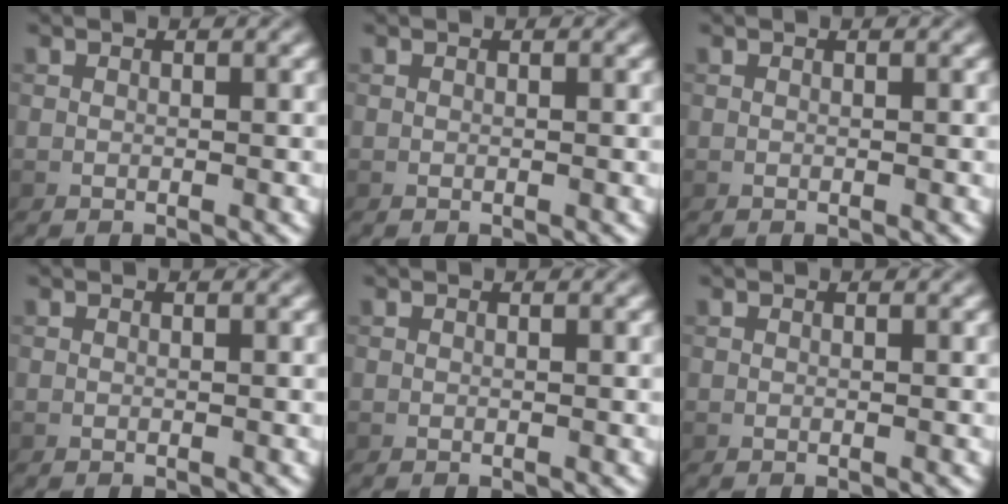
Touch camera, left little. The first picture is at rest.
{"total": 0.0}
{"total": 0.0}
{"total": 0.0}
{"total": 0.0}
{"total": 0.0}